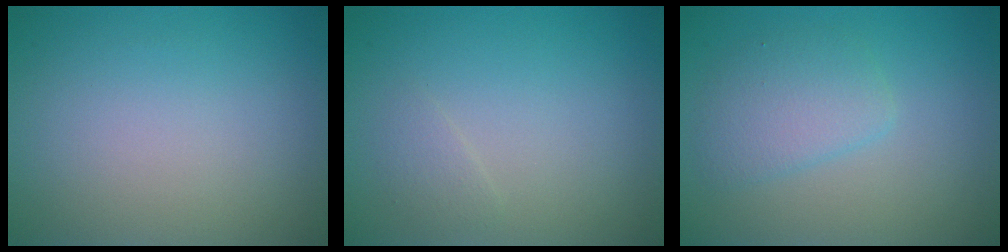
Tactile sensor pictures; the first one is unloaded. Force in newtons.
{"total": 0.9, "press": 0.9, "slide": 0.0}
{"total": 2.9, "press": 2.9, "slide": 0.1}